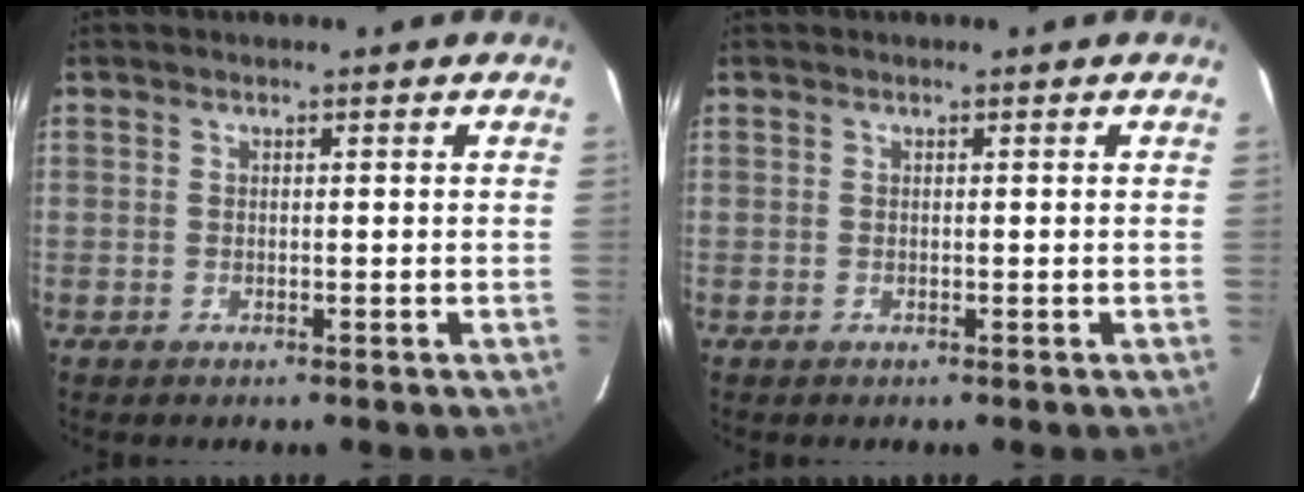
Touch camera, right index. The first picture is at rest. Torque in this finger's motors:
{"motor_torque": [0.01, 0.01, 0.00, 0.00]}